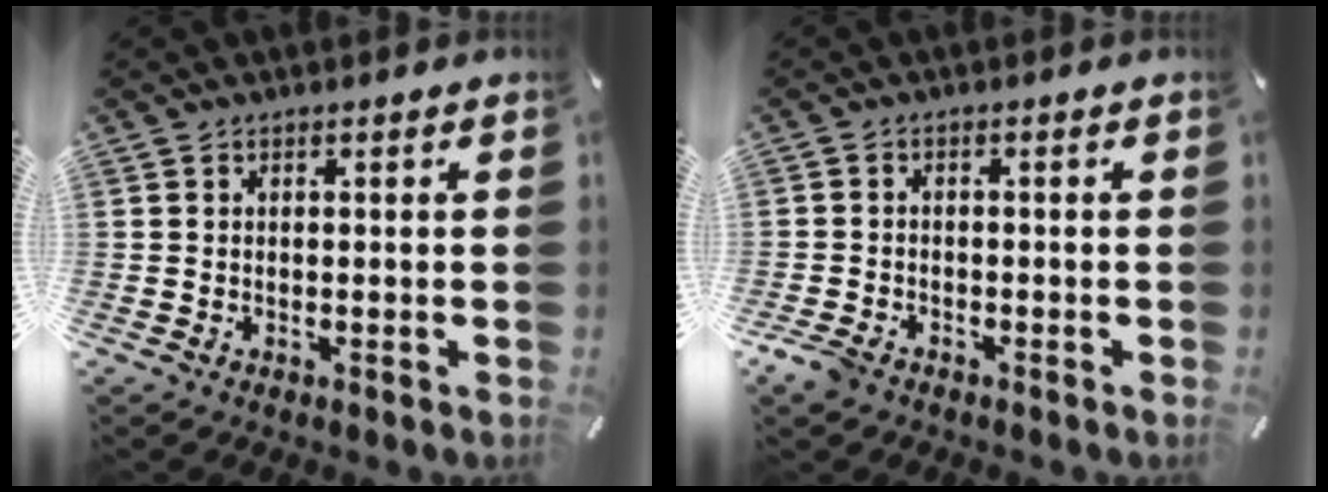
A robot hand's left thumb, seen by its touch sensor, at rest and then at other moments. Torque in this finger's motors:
{"motor_torque": [-0.36, 0.37, -0.01, 0.53, 0.04]}